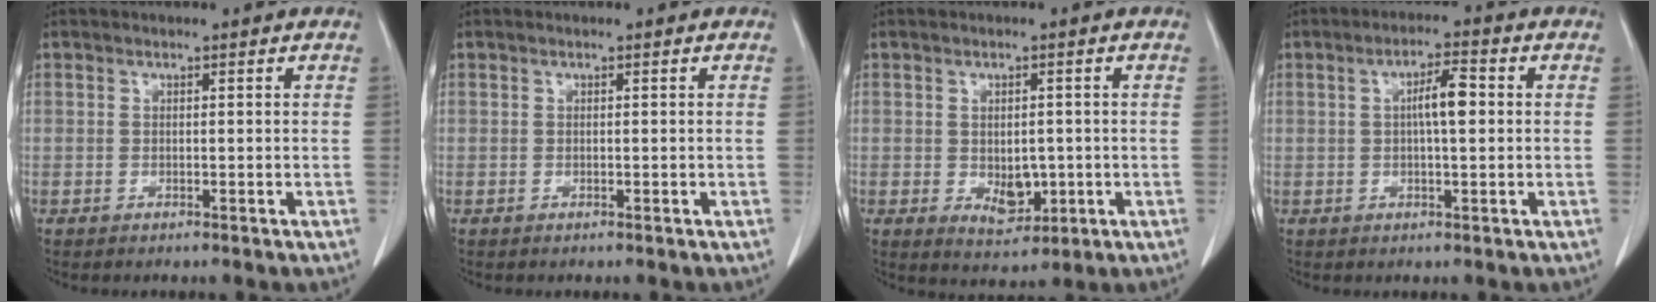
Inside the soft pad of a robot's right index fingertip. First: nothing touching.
{"total": 0.0}
{"total": 4.8, "force": [-0.8, 3.0, 3.7], "torque": [-0.056, -0.006, 0.003]}
{"total": 4.7, "force": [0.5, 0.9, 4.6], "torque": [-0.081, 0.009, 0.005]}